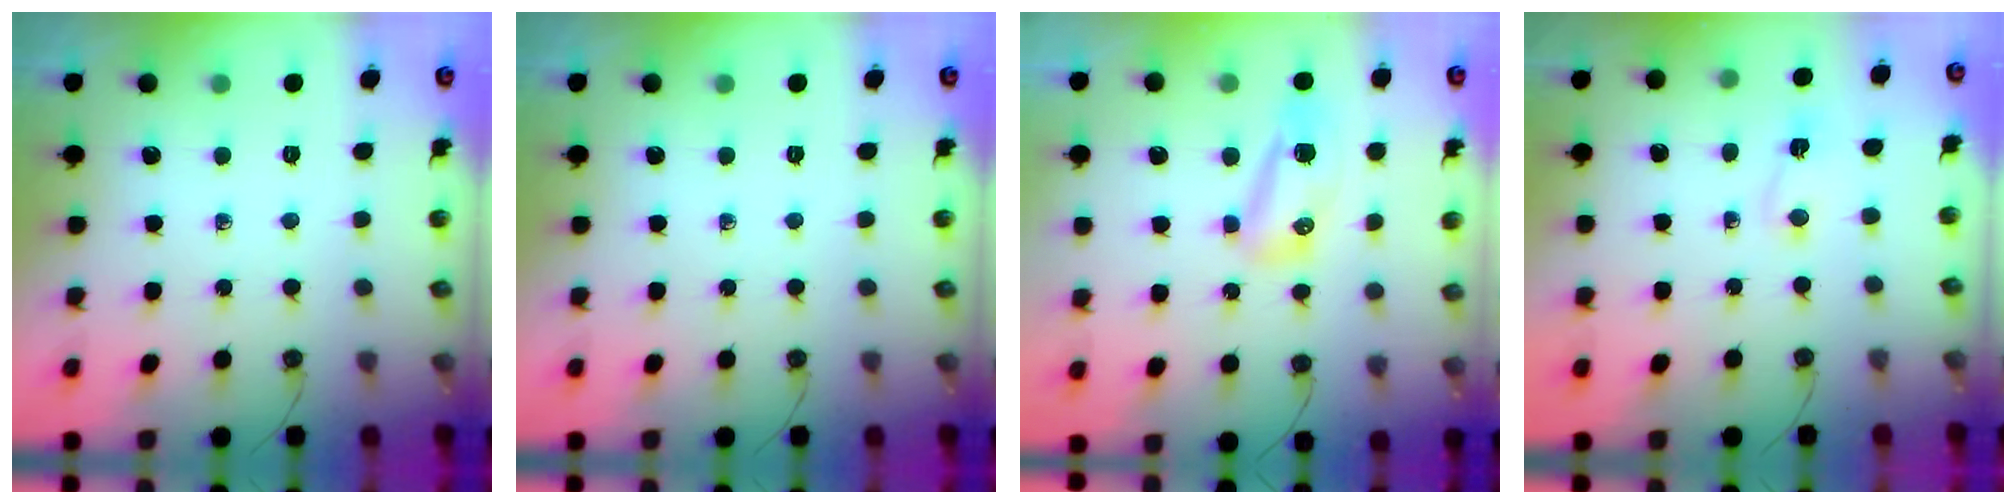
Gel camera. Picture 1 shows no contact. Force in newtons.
{"total": 0.0}
{"total": 12.0, "press": 9.9, "slide": 6.8}
{"total": 2.0, "press": 2.0, "slide": 0.4}